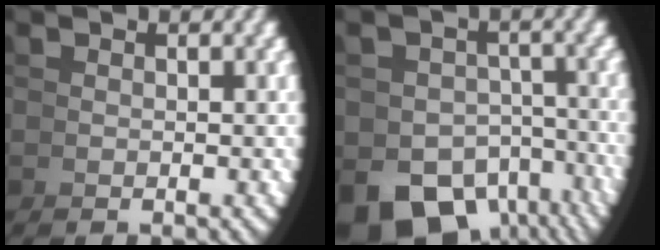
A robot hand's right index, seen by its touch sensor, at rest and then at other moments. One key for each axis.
{"total": 11.7, "fx": -6.4, "fy": 8.2, "fz": 5.4, "tx": -0.100, "ty": -0.059, "tz": -0.085}